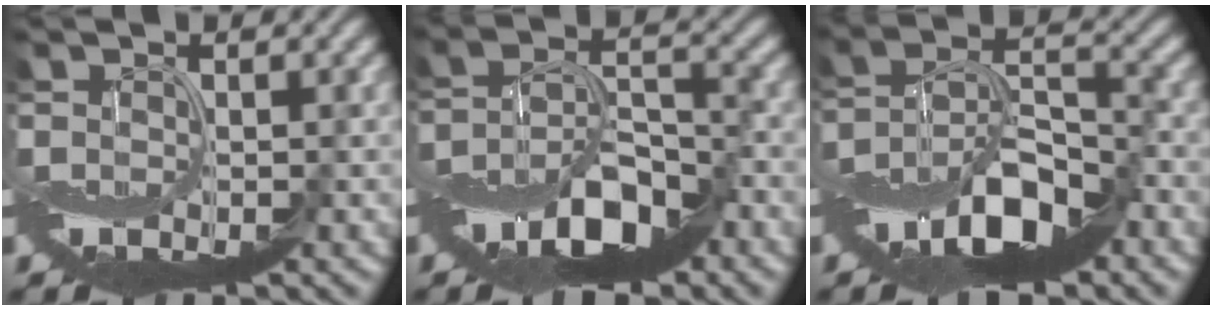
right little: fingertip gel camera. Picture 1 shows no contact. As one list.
[{"total": 8.4, "force": [-4.7, 3.4, 6.0], "torque": [-0.110, 0.001, -0.090]}, {"total": 8.8, "force": [-4.8, 3.5, 6.5], "torque": [-0.117, 0.011, -0.096]}]